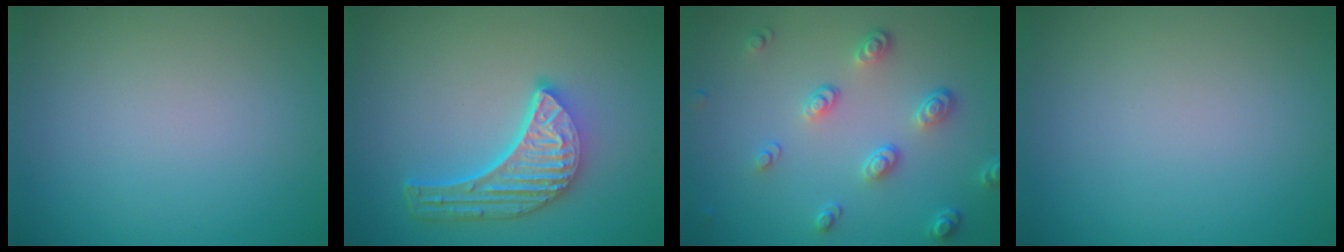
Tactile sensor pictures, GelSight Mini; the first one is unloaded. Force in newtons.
{"total": 5.7, "press": 4.2, "slide": 3.9}
{"total": 3.5, "press": 2.8, "slide": 2.2}
{"total": 0.0}